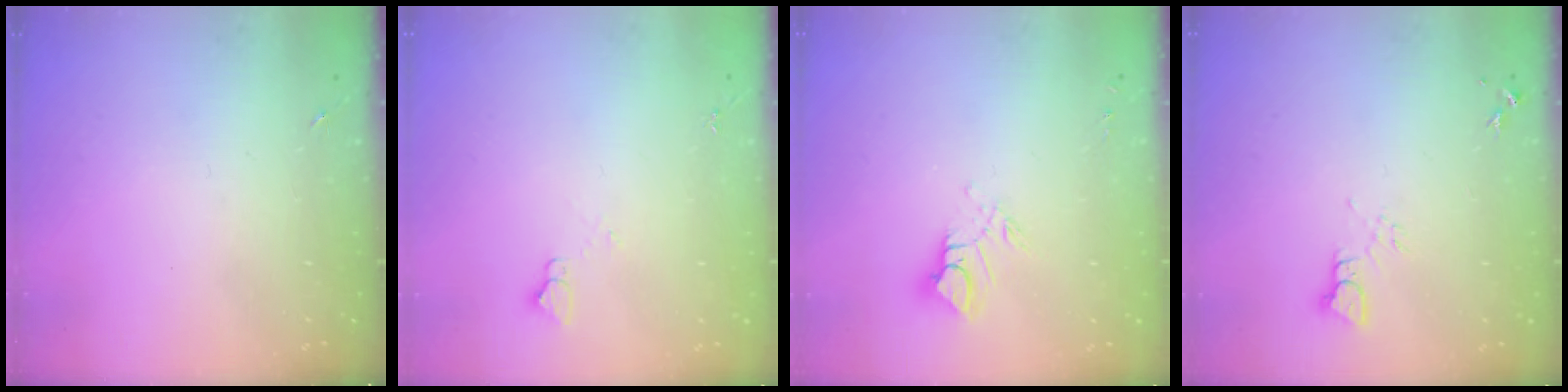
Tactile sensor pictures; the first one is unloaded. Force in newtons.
{"total": 3.1, "press": 3.0, "slide": 0.3}
{"total": 8.6, "press": 8.6, "slide": 0.9}
{"total": 4.0, "press": 3.9, "slide": 0.3}